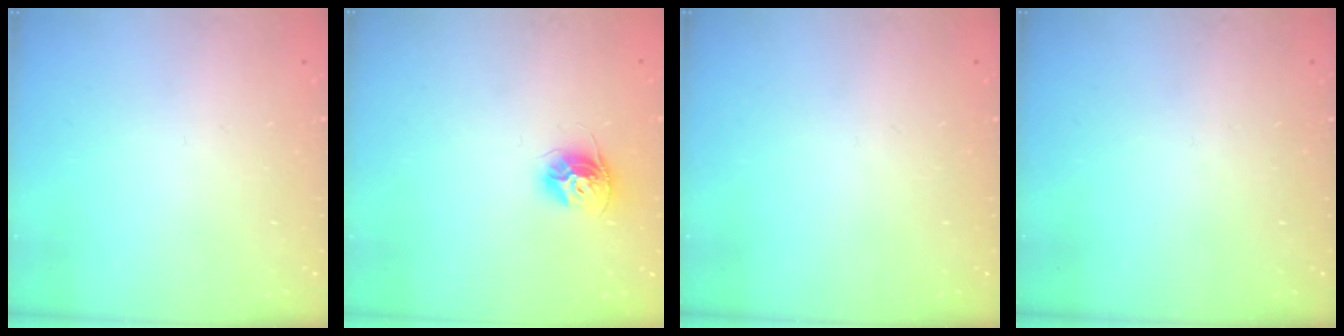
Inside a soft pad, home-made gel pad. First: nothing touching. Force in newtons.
{"total": 10.5, "press": 10.4, "slide": 0.8}
{"total": 0.0}
{"total": 0.0}